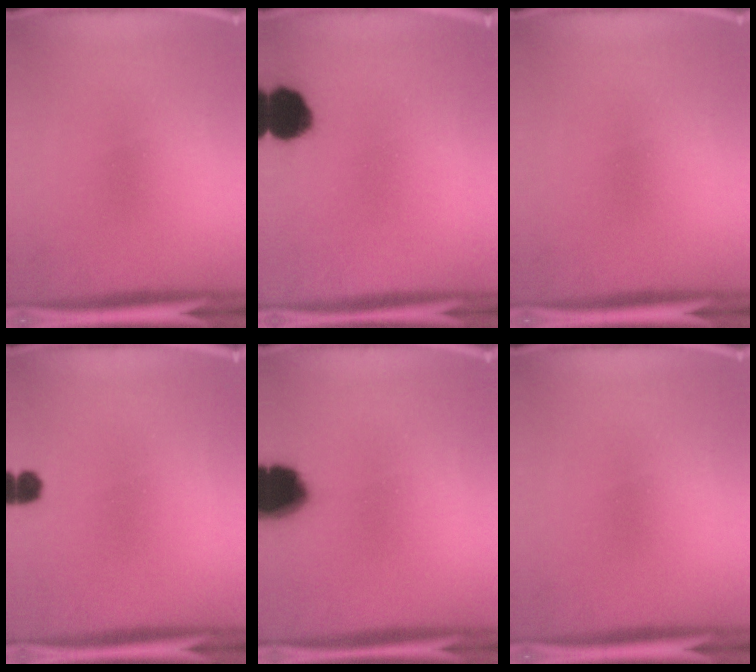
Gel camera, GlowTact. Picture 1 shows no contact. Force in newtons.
{"total": 10.2}
{"total": 0.0}
{"total": 2.4}
{"total": 12.6}
{"total": 0.0}